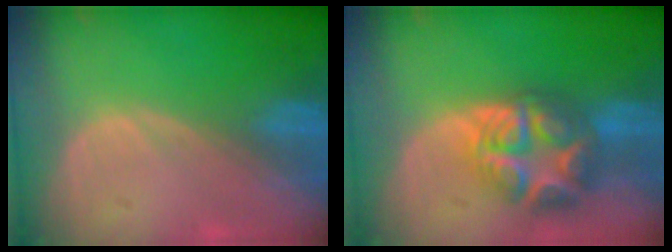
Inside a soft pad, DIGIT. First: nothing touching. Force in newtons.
{"total": 8.6, "press": 8.6, "slide": 0.6}